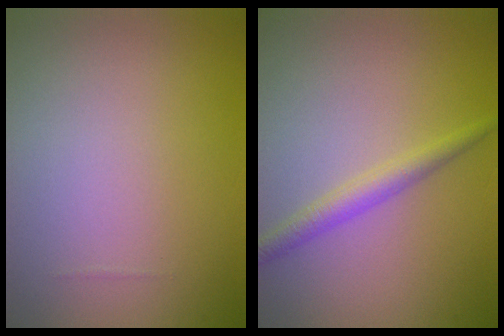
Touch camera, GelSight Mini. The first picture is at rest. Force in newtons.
{"total": 2.0, "press": 2.0, "slide": 0.0}